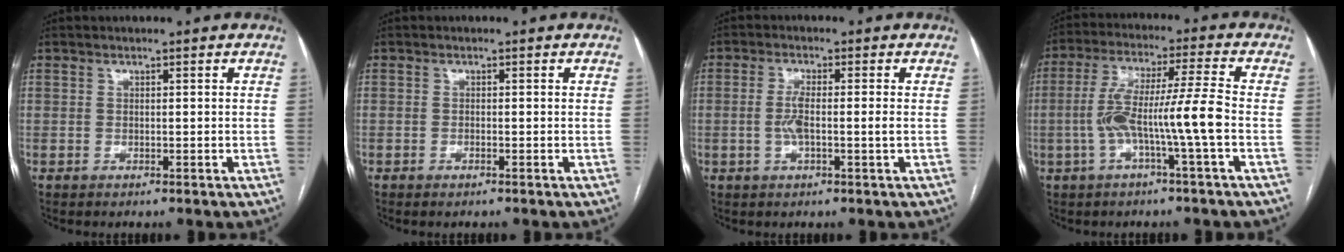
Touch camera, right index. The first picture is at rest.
{"total": 0.7, "force": [-0.5, 0.0, 0.5], "torque": [-0.010, -0.001, -0.008]}
{"total": 4.1, "force": [-0.5, 0.3, 4.0], "torque": [-0.084, -0.001, -0.010]}
{"total": 10.2, "force": [-2.4, -0.7, 9.9], "torque": [-0.198, 0.019, -0.046]}